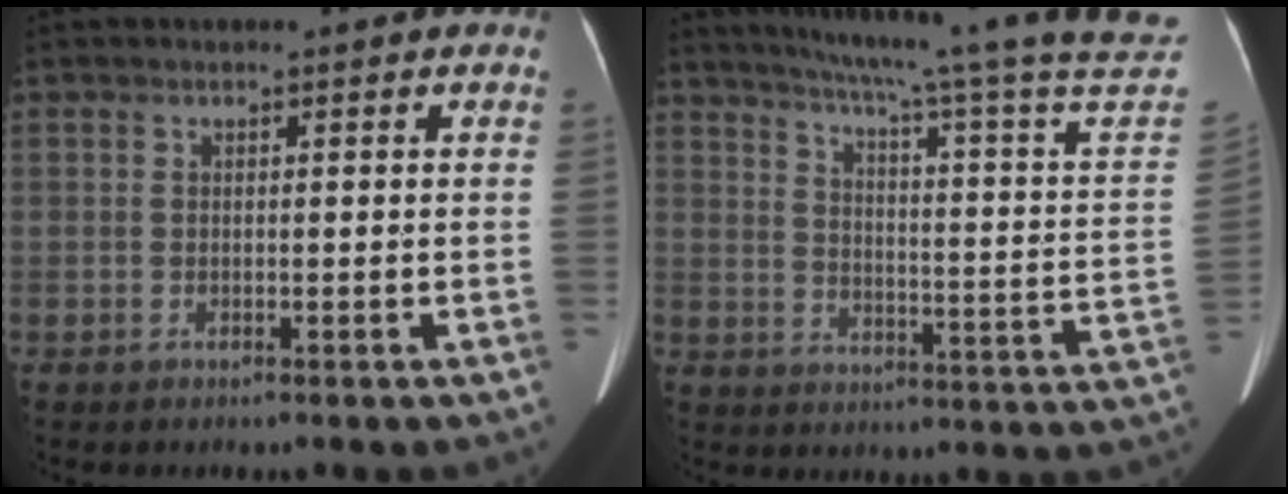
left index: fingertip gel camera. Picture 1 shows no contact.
{"total": 27.2, "force": [23.7, -2.5, 13.2], "torque": [-0.204, -0.094, 0.295]}